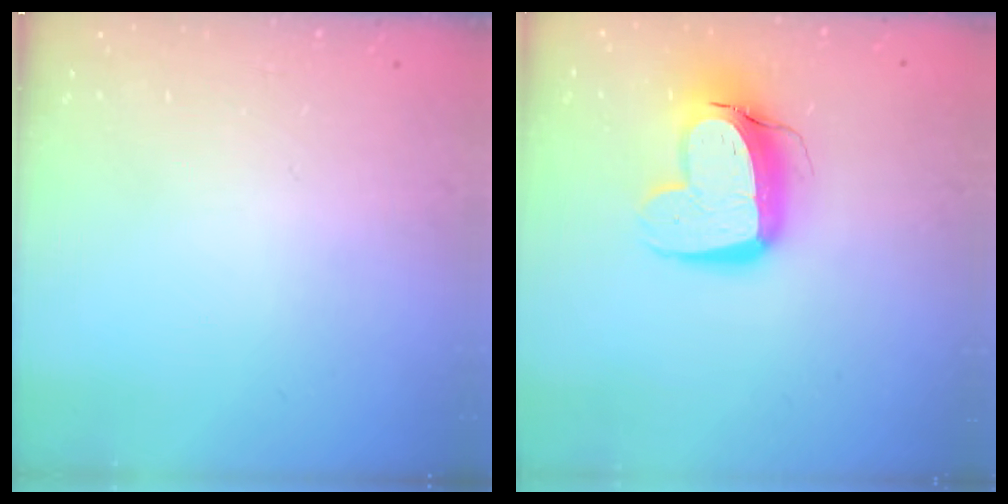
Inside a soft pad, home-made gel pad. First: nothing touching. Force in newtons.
{"total": 13.5, "press": 13.4, "slide": 1.4}